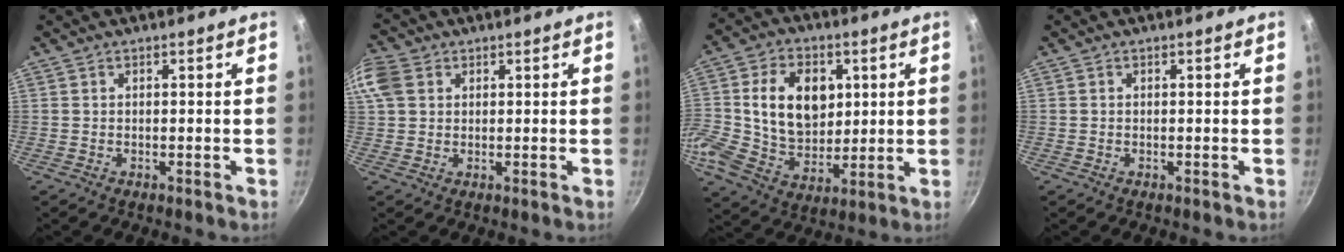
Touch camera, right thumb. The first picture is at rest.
{"total": 7.0, "force": [2.5, 5.4, 3.8], "torque": [-0.076, 0.010, 0.042]}
{"total": 20.2, "force": [3.4, 14.9, 13.2], "torque": [-0.244, 0.014, 0.062]}
{"total": 0.0}